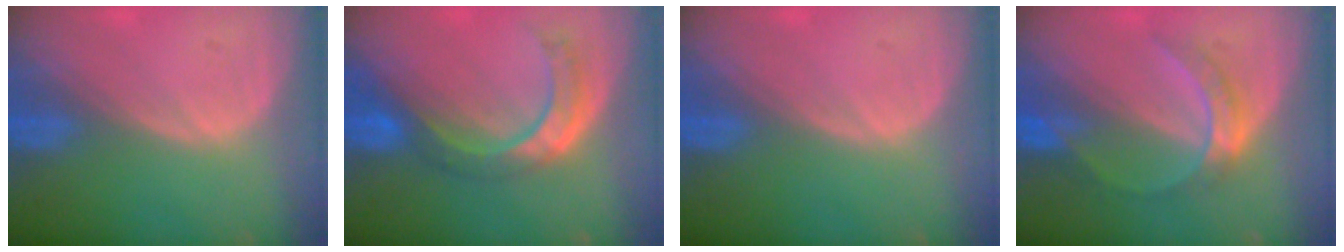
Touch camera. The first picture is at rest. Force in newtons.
{"total": 8.2, "press": 7.2, "slide": 3.8}
{"total": 0.0}
{"total": 5.2, "press": 5.2, "slide": 0.5}